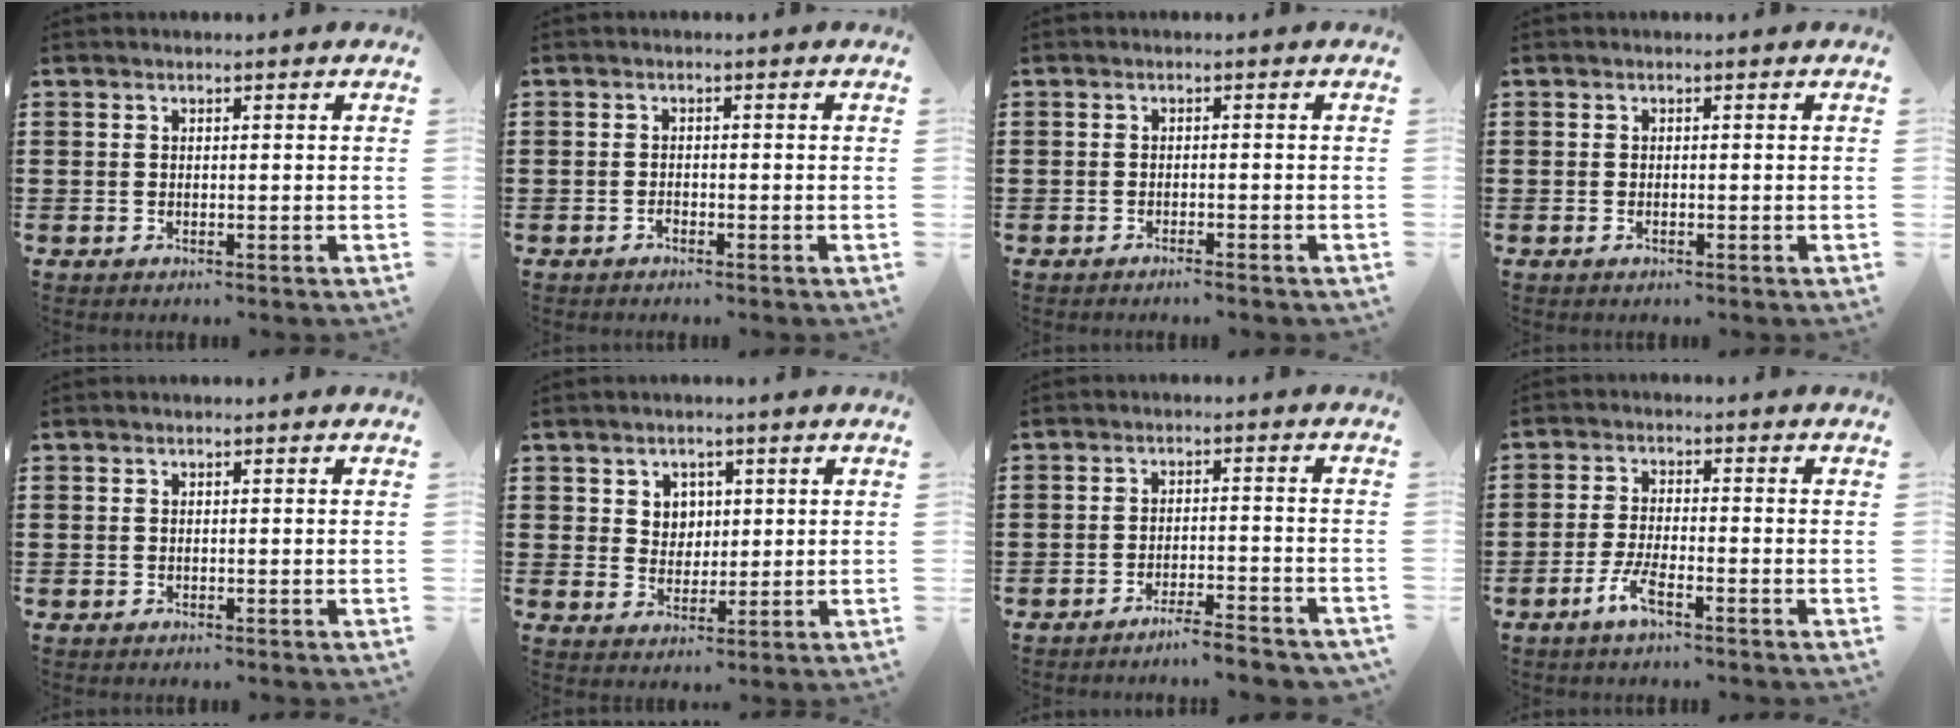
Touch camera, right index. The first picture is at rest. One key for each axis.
{"total": 0.9, "fx": -0.7, "fy": 0.3, "fz": 0.3, "tx": -0.008, "ty": -0.001, "tz": -0.015}
{"total": 1.1, "fx": -1.0, "fy": -0.1, "fz": 0.4, "tx": -0.011, "ty": -0.004, "tz": -0.018}
{"total": 0.5, "fx": -0.3, "fy": 0.2, "fz": 0.4, "tx": -0.010, "ty": -0.004, "tz": -0.004}
{"total": 0.0}
{"total": 3.6, "fx": 1.7, "fy": 3.1, "fz": 0.6, "tx": -0.019, "ty": 0.009, "tz": 0.028}
{"total": 3.7, "fx": -3.5, "fy": -0.4, "fz": 1.3, "tx": -0.024, "ty": -0.006, "tz": -0.069}
{"total": 4.2, "fx": -2.5, "fy": 0.7, "fz": 3.3, "tx": -0.082, "ty": -0.009, "tz": -0.053}